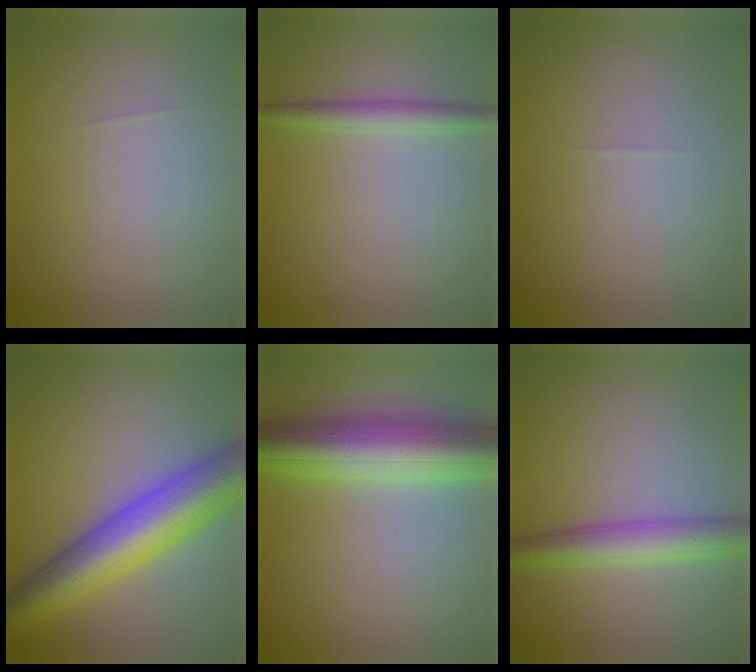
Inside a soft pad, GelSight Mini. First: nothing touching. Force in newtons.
{"total": 2.1, "press": 2.1, "slide": 0.0}
{"total": 0.0}
{"total": 10.3, "press": 10.3, "slide": 0.3}
{"total": 9.8, "press": 9.8, "slide": 0.3}
{"total": 4.4, "press": 4.4, "slide": 0.1}